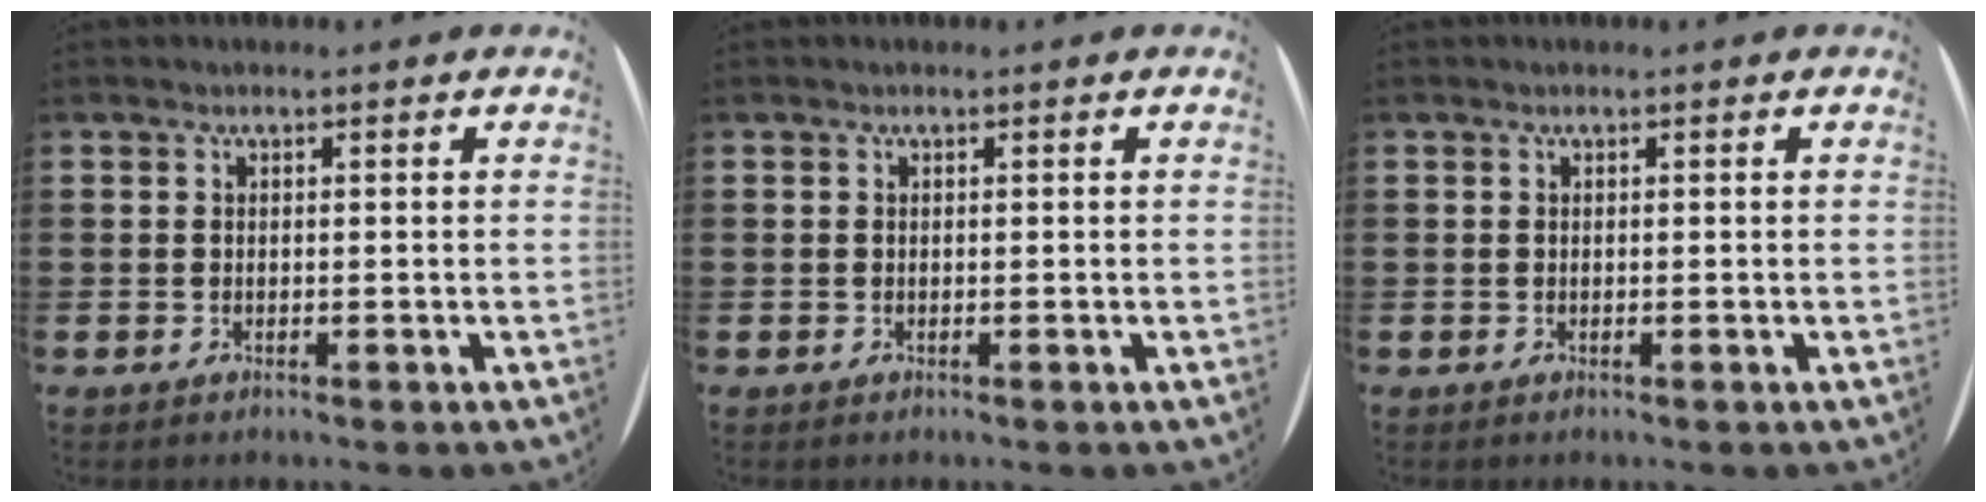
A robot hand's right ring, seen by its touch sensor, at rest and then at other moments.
{"total": 0.0}
{"total": 0.0}